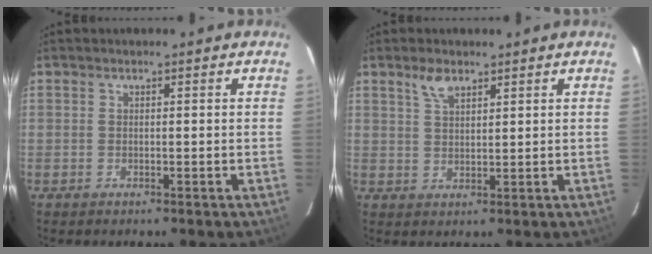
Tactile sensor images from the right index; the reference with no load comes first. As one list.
[{"total": 3.6, "force": [2.5, 1.6, 2.1], "torque": [-0.038, 0.005, 0.048]}]